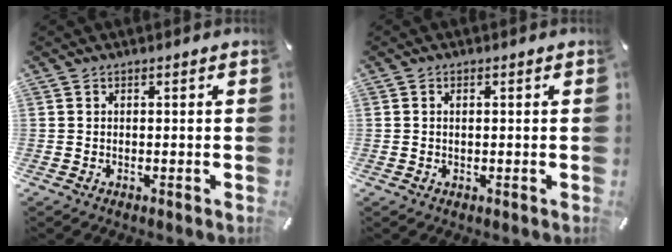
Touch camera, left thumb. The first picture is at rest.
{"total": 1.0, "force": [0.1, 0.5, 0.9], "torque": [-0.019, 0.003, 0.001]}